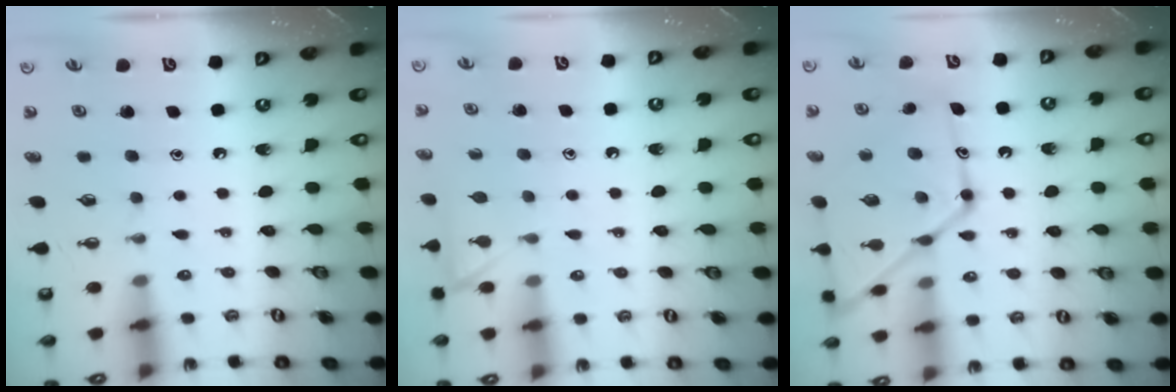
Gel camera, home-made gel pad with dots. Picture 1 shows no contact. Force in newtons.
{"total": 5.3, "press": 5.2, "slide": 0.6}
{"total": 18.7, "press": 18.6, "slide": 1.5}